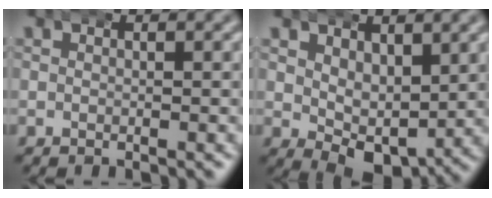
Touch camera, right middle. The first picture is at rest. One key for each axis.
{"total": 3.8, "fx": 1.0, "fy": 1.8, "fz": 3.2, "tx": -0.049, "ty": -0.028, "tz": 0.027}